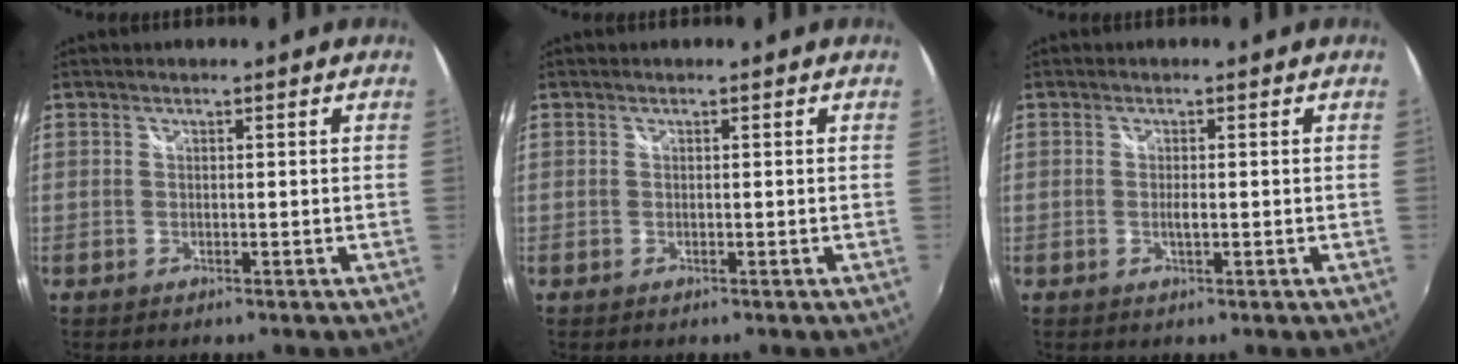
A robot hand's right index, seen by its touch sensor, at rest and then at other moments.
{"total": 0.0}
{"total": 1.3, "force": [-0.2, 0.3, 1.3], "torque": [-0.024, -0.004, -0.004]}